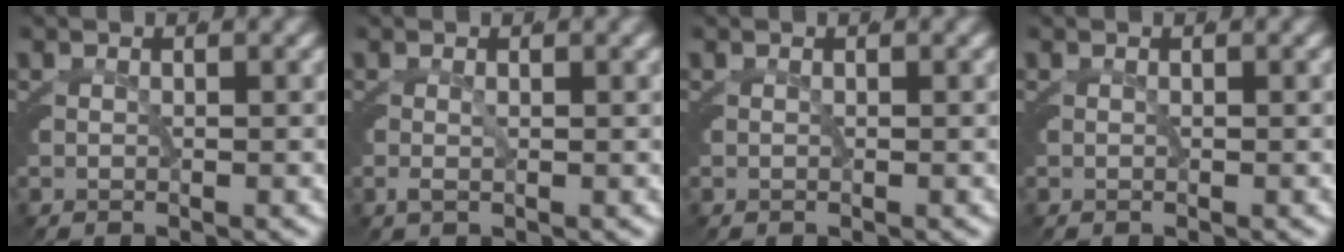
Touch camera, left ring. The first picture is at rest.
{"total": 0.7, "force": [-0.2, 0.2, 0.6], "torque": [-0.016, -0.011, 0.000]}
{"total": 0.0}
{"total": 0.0}